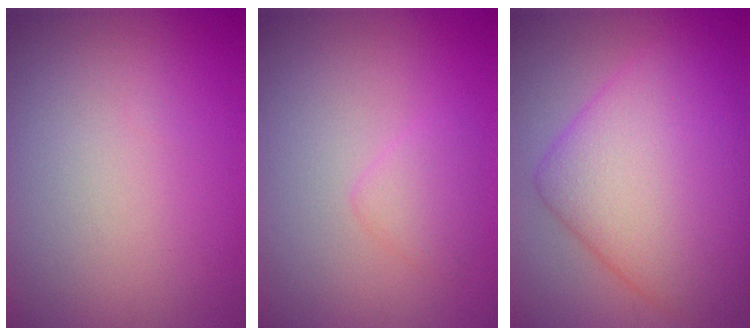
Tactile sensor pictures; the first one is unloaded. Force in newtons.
{"total": 1.7, "press": 1.7, "slide": 0.1}
{"total": 11.2, "press": 11.2, "slide": 0.3}